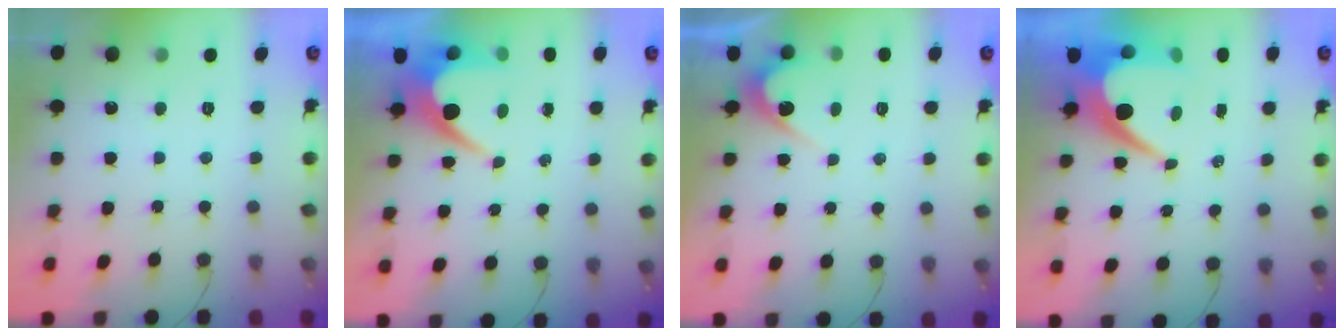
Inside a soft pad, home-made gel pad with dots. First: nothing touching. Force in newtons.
{"total": 6.4, "press": 6.4, "slide": 0.2}
{"total": 4.2, "press": 4.1, "slide": 0.2}
{"total": 11.0, "press": 10.9, "slide": 0.9}